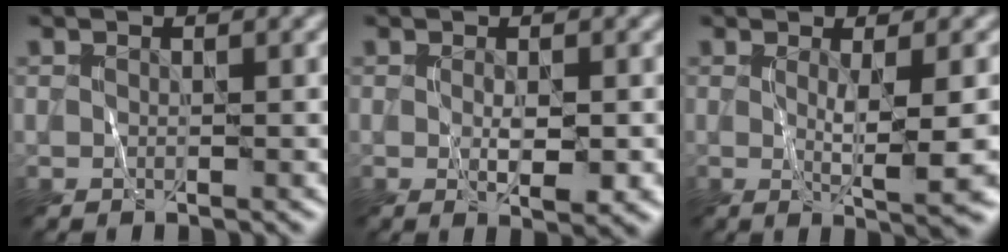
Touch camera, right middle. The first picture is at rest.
{"total": 2.7, "force": [-0.2, 0.8, 2.6], "torque": [-0.046, -0.008, 0.001]}
{"total": 5.3, "force": [-0.3, 0.8, 5.2], "torque": [-0.083, -0.008, -0.002]}